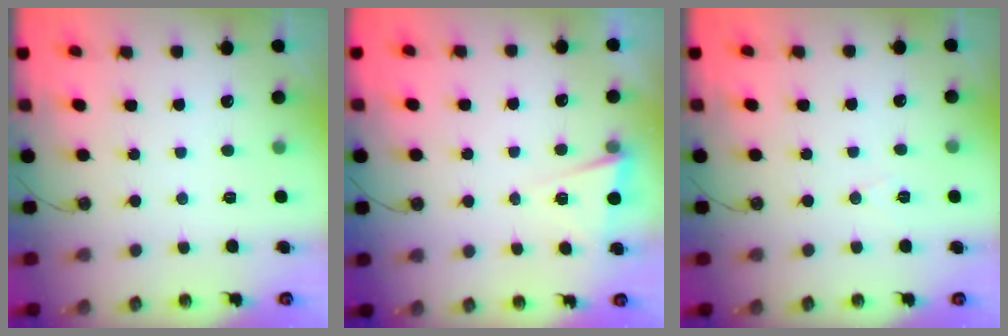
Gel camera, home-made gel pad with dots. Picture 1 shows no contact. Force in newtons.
{"total": 3.0, "press": 2.8, "slide": 0.9}
{"total": 5.3, "press": 3.0, "slide": 4.4}